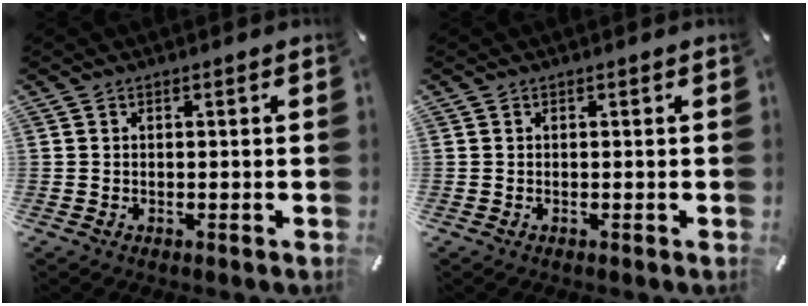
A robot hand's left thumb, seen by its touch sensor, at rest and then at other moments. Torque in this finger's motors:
{"motor_torque": [-0.02, 0.02, -0.03, 0.00, 0.00]}